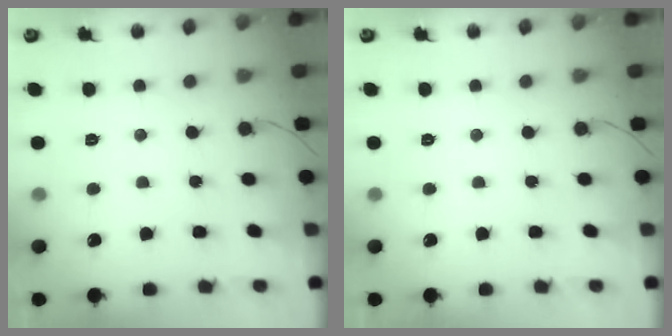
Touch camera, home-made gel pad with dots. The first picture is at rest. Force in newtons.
{"total": 0.0}